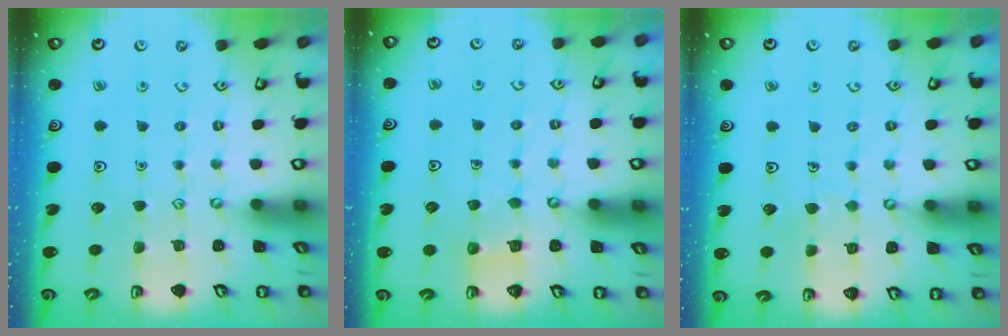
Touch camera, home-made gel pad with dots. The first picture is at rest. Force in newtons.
{"total": 3.8, "press": 3.7, "slide": 0.3}
{"total": 2.3, "press": 2.3, "slide": 0.1}